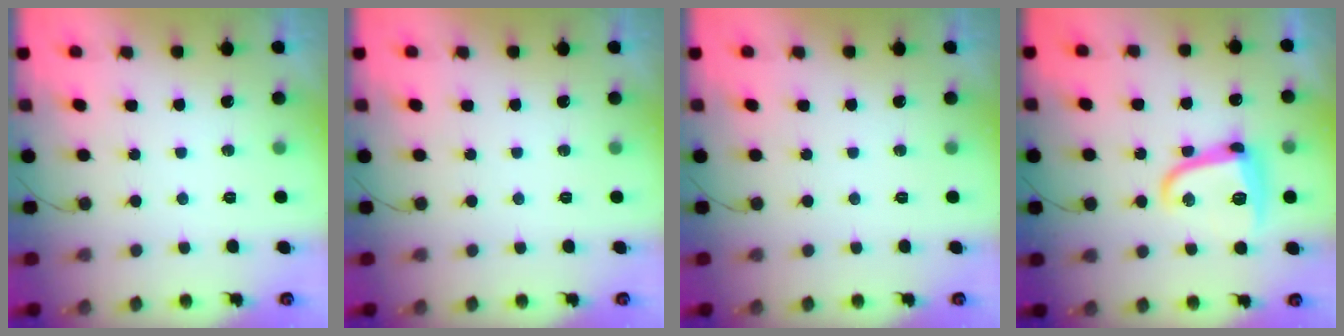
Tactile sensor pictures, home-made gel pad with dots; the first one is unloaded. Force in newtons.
{"total": 0.0}
{"total": 0.0}
{"total": 12.9, "press": 12.8, "slide": 0.6}